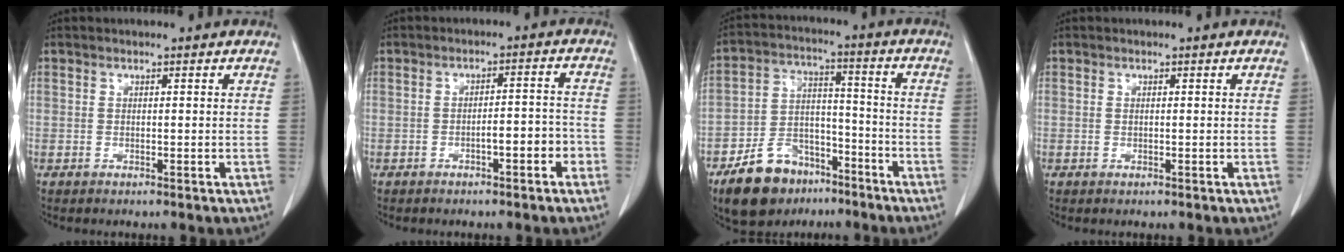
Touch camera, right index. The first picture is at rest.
{"total": 3.9, "force": [-2.0, 1.1, 3.2], "torque": [-0.044, 0.020, -0.026]}
{"total": 11.5, "force": [-7.8, 6.8, 4.9], "torque": [-0.099, 0.013, -0.132]}
{"total": 0.0}